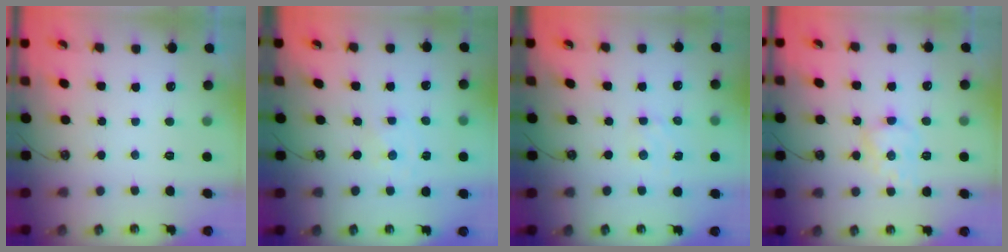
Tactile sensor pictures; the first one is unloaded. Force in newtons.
{"total": 0.0}
{"total": 3.0, "press": 2.9, "slide": 0.6}
{"total": 7.2, "press": 7.2, "slide": 0.6}